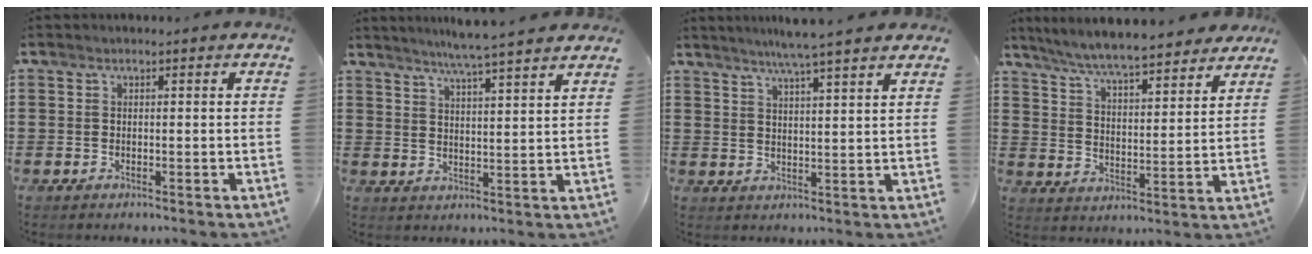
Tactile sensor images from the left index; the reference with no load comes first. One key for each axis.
{"total": 5.4, "fx": 4.8, "fy": -1.1, "fz": 2.2, "tx": -0.059, "ty": -0.023, "tz": 0.082}
{"total": 5.5, "fx": 4.7, "fy": -1.1, "fz": 2.5, "tx": -0.062, "ty": -0.017, "tz": 0.081}
{"total": 7.1, "fx": 6.7, "fy": 0.5, "fz": 2.3, "tx": -0.074, "ty": -0.037, "tz": 0.118}